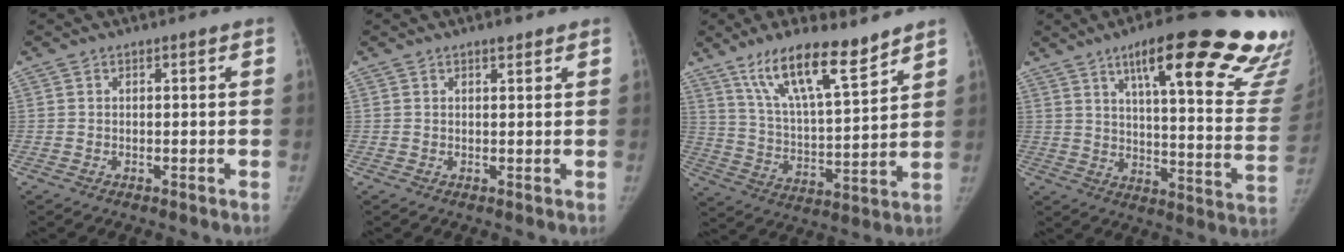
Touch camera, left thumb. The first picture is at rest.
{"total": 1.5, "force": [1.2, 0.5, 0.8], "torque": [-0.011, -0.006, 0.018]}
{"total": 15.5, "force": [10.9, 3.8, 10.3], "torque": [-0.159, -0.061, 0.206]}
{"total": 30.8, "force": [21.0, 5.7, 21.9], "torque": [-0.226, -0.102, 0.275]}